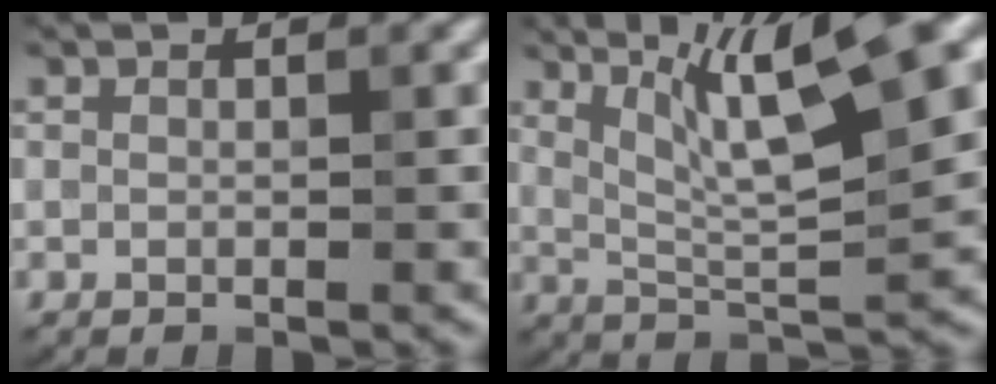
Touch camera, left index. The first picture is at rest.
{"total": 10.6, "force": [5.0, 2.3, 9.1], "torque": [-0.144, 0.013, 0.088]}